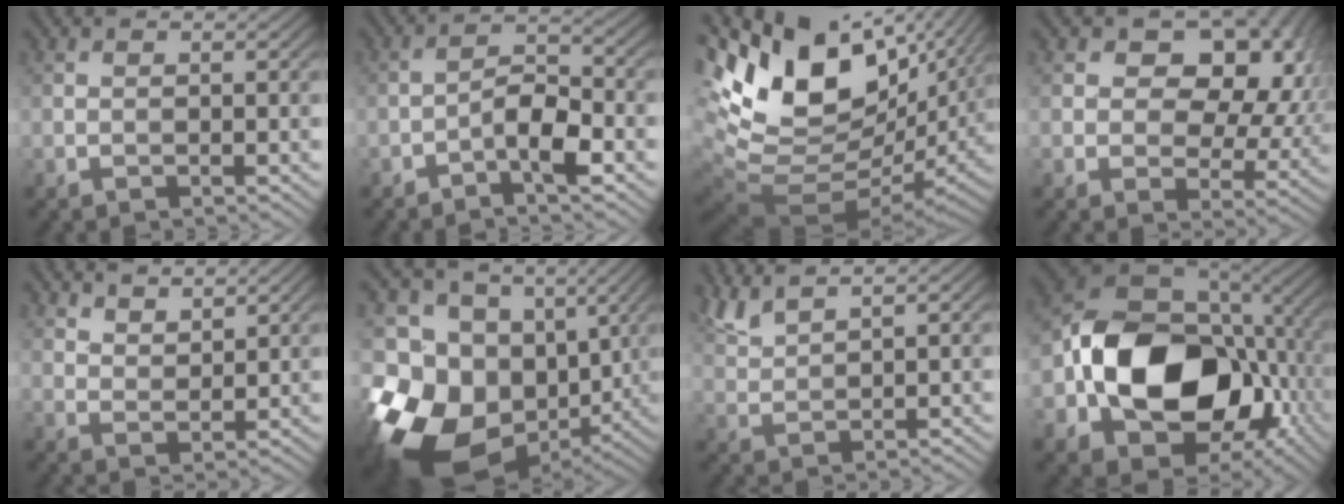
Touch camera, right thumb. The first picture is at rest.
{"total": 5.3, "force": [-2.9, 1.7, 4.1], "torque": [-0.071, 0.014, -0.061]}
{"total": 18.2, "force": [6.4, 9.3, 14.3], "torque": [-0.279, -0.011, 0.146]}
{"total": 14.2, "force": [3.7, 9.6, 9.8], "torque": [-0.129, 0.017, 0.052]}
{"total": 4.4, "force": [3.7, 1.6, 1.7], "torque": [-0.041, -0.018, 0.089]}
{"total": 18.2, "force": [-3.2, 14.2, 10.9], "torque": [-0.253, -0.044, -0.025]}
{"total": 4.6, "force": [3.8, 0.8, 2.5], "torque": [-0.066, 0.011, 0.085]}
{"total": 18.1, "force": [-2.1, 13.4, 12.0], "torque": [-0.227, -0.030, -0.028]}